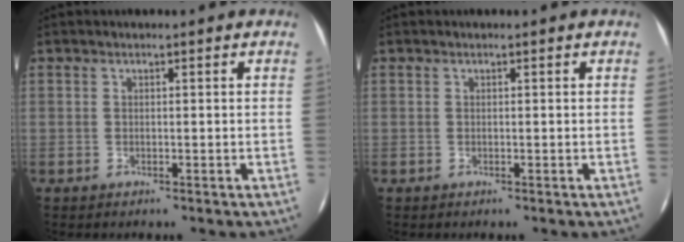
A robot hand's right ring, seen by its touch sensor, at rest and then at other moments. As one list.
[{"total": 0.0}]